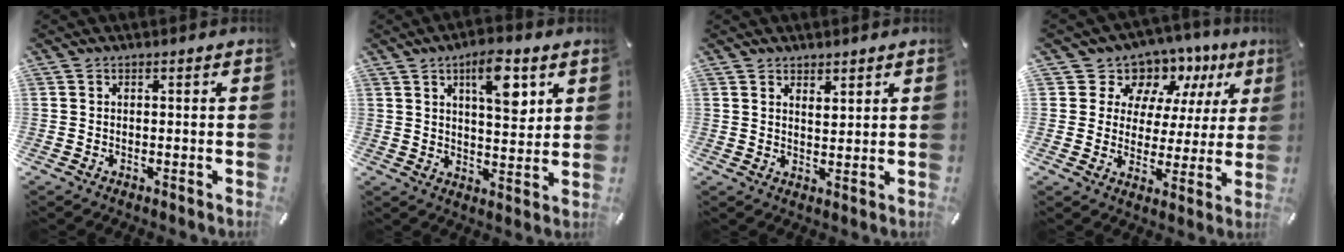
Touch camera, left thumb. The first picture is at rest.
{"total": 10.5, "force": [5.5, 4.3, 7.8], "torque": [-0.099, -0.030, 0.085]}
{"total": 2.6, "force": [2.3, 1.2, 0.1], "torque": [0.004, -0.011, 0.042]}
{"total": 9.4, "force": [5.9, 7.2, 1.3], "torque": [-0.036, -0.054, 0.111]}